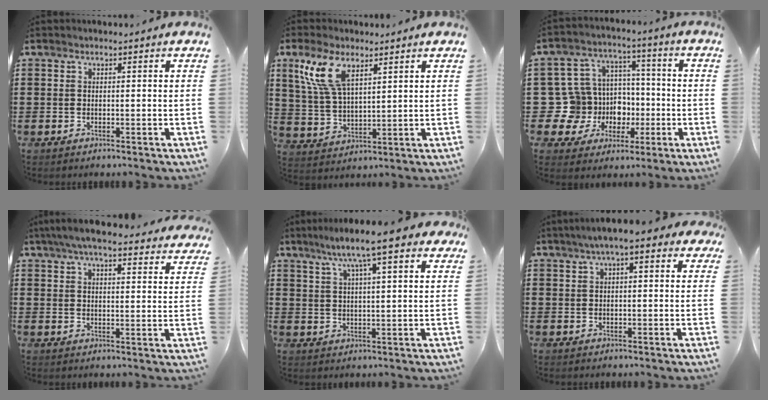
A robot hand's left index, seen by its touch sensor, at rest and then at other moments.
{"total": 9.1, "force": [5.1, 3.6, 6.5], "torque": [-0.148, 0.004, 0.093]}
{"total": 11.8, "force": [-2.0, 11.1, 3.6], "torque": [-0.142, -0.007, -0.017]}
{"total": 6.3, "force": [5.6, 0.5, 2.8], "torque": [-0.070, -0.019, 0.102]}
{"total": 9.5, "force": [6.4, 1.7, 6.8], "torque": [-0.139, -0.003, 0.109]}
{"total": 4.5, "force": [2.1, 0.9, 3.9], "torque": [-0.078, 0.009, 0.035]}